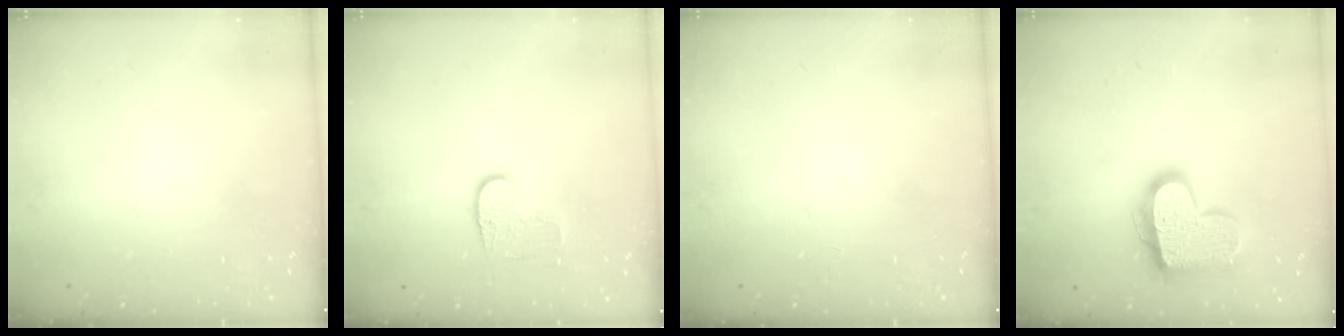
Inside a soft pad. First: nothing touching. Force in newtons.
{"total": 6.6, "press": 6.6, "slide": 0.3}
{"total": 0.0}
{"total": 17.6, "press": 17.5, "slide": 1.3}